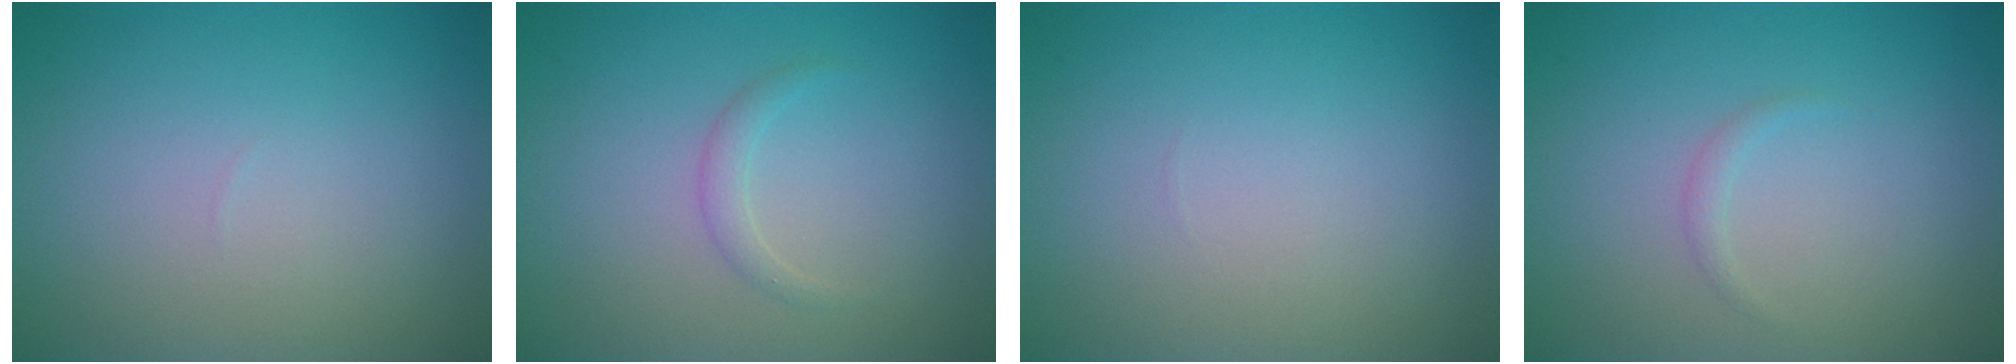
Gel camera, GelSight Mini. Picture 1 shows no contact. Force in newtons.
{"total": 1.1, "press": 1.1, "slide": 0.1}
{"total": 0.0}
{"total": 0.7, "press": 0.7, "slide": 0.0}